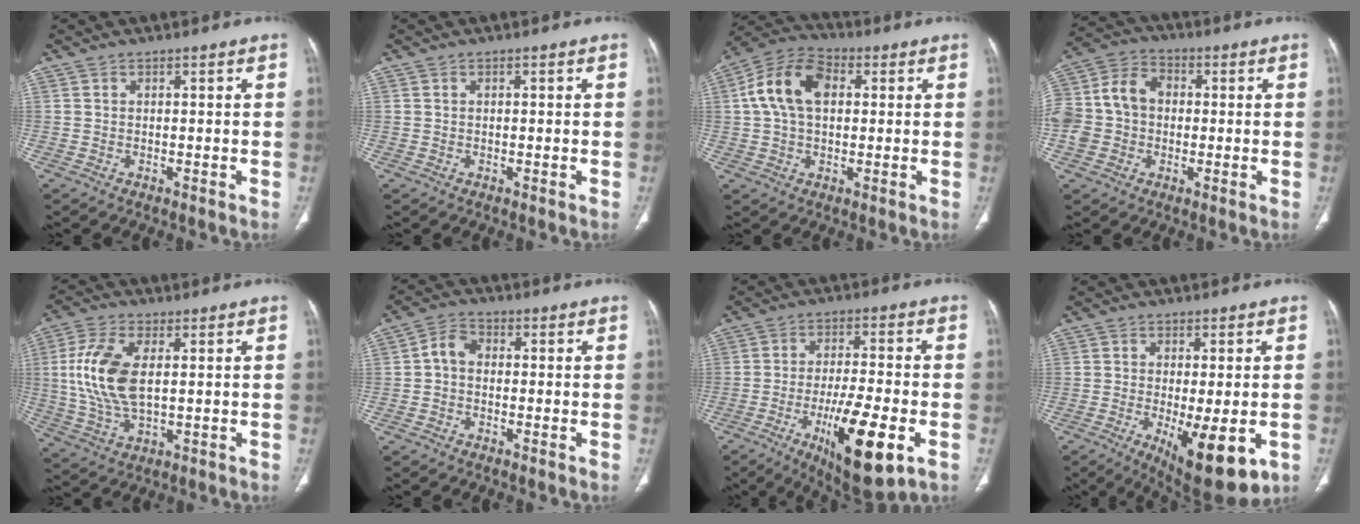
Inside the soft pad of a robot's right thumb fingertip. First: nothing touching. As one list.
[{"total": 0.0}, {"total": 12.0, "force": [2.3, 7.7, 9.0], "torque": [-0.169, 0.026, 0.034]}, {"total": 12.8, "force": [-0.5, 10.5, 7.3], "torque": [-0.141, 0.039, -0.015]}, {"total": 11.3, "force": [1.6, 5.5, 9.7], "torque": [-0.219, -0.008, 0.039]}, {"total": 4.1, "force": [-0.3, 3.1, 2.7], "torque": [-0.043, 0.014, -0.016]}, {"total": 16.6, "force": [-6.3, 4.7, 14.7], "torque": [-0.245, 0.004, -0.090]}, {"total": 13.5, "force": [-4.2, 4.7, 11.9], "torque": [-0.167, -0.019, -0.048]}]